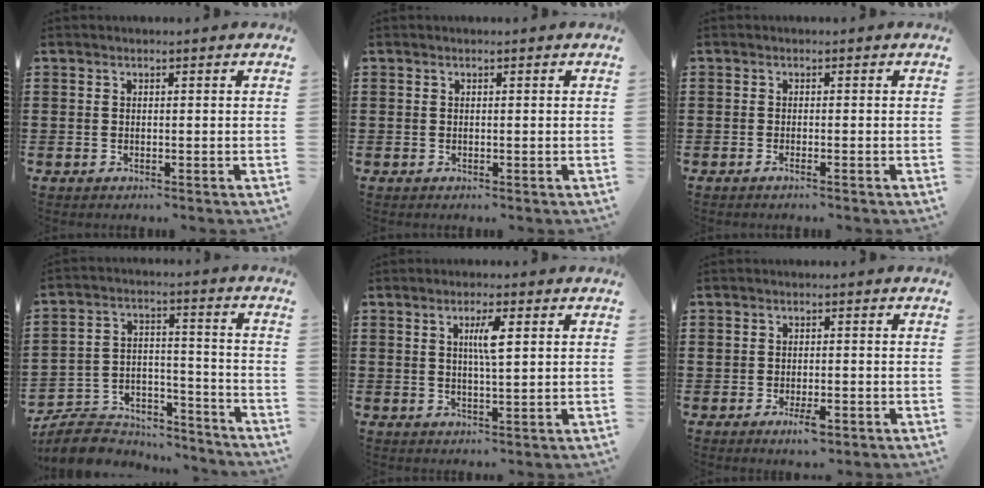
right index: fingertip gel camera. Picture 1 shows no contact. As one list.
[{"total": 0.0}, {"total": 0.8, "force": [-0.6, -0.2, 0.5], "torque": [-0.009, -0.003, -0.012]}, {"total": 8.6, "force": [-7.9, 2.7, 2.0], "torque": [-0.047, 0.021, -0.156]}, {"total": 3.8, "force": [1.1, 0.5, 3.6], "torque": [-0.073, 0.005, 0.014]}, {"total": 3.1, "force": [-1.6, 1.2, 2.4], "torque": [-0.046, -0.001, -0.029]}]